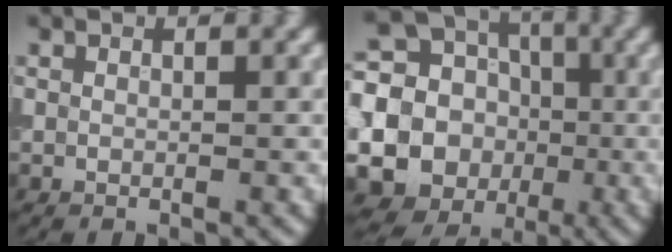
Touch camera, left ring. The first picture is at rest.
{"total": 23.2, "force": [-2.7, 22.1, 6.5], "torque": [-0.152, 0.006, -0.107]}